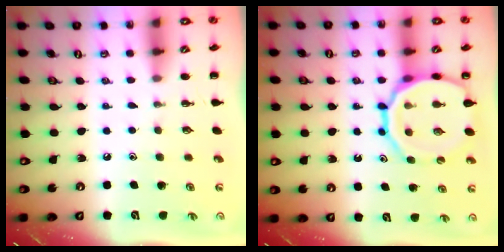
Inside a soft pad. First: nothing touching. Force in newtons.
{"total": 16.7, "press": 16.4, "slide": 3.0}